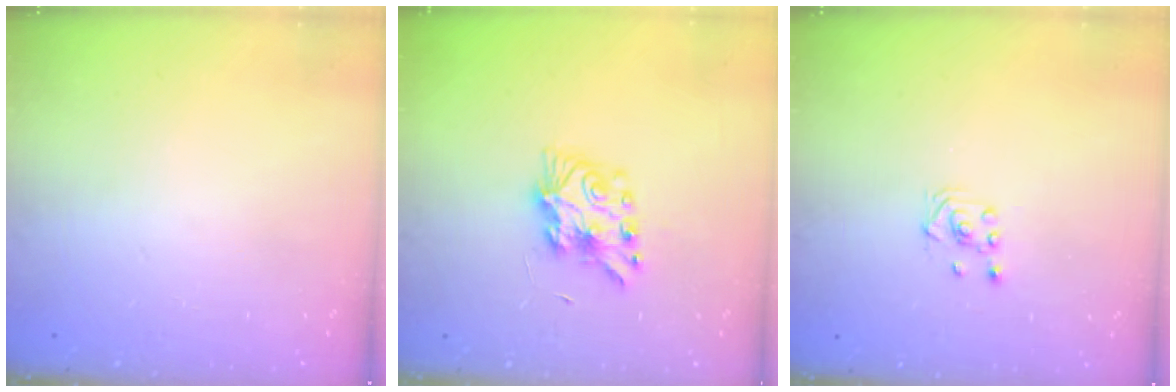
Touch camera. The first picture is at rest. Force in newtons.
{"total": 7.9, "press": 7.9, "slide": 0.7}
{"total": 1.6, "press": 1.4, "slide": 0.9}